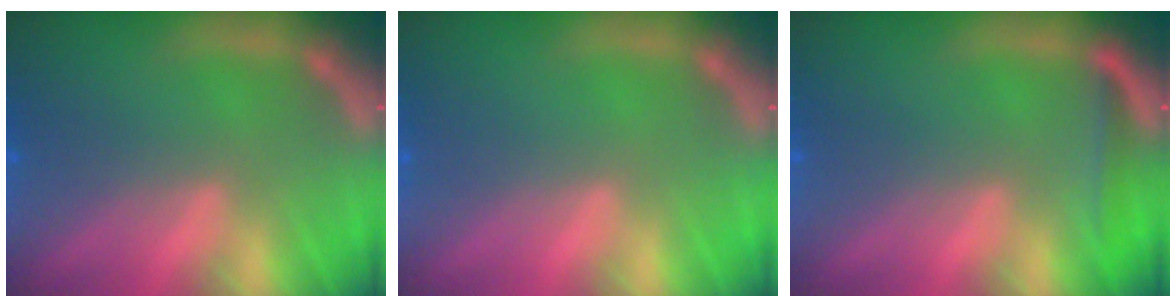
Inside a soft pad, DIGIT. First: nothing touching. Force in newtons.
{"total": 0.0}
{"total": 1.9}